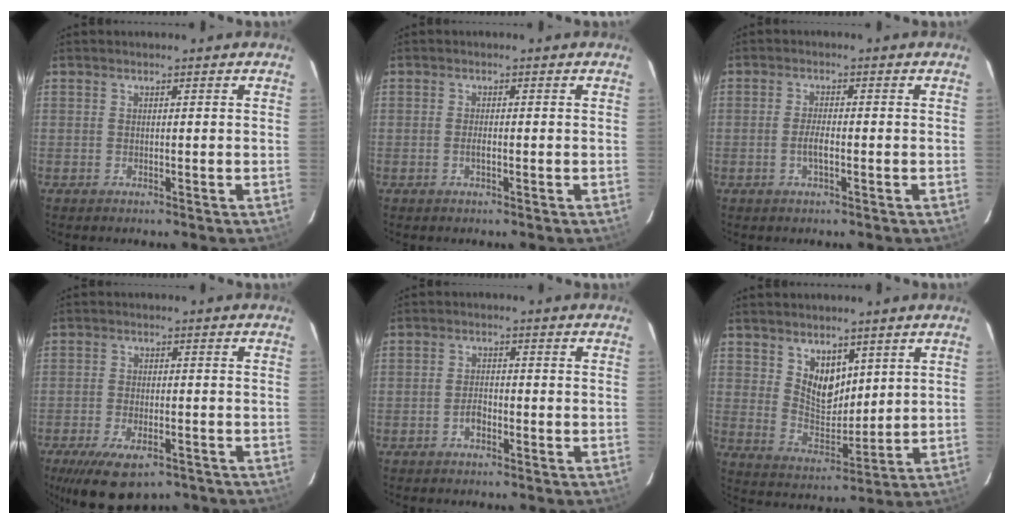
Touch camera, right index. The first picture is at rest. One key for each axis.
{"total": 1.2, "fx": -0.4, "fy": 0.4, "fz": 1.0, "tx": -0.021, "ty": 0.001, "tz": -0.007}
{"total": 2.6, "fx": -0.9, "fy": 0.7, "fz": 2.3, "tx": -0.049, "ty": 0.001, "tz": -0.017}
{"total": 11.7, "fx": -7.6, "fy": 5.1, "fz": 7.2, "tx": -0.154, "ty": -0.028, "tz": -0.119}
{"total": 2.3, "fx": -1.3, "fy": 1.4, "fz": 1.3, "tx": -0.026, "ty": 0.007, "tz": -0.022}
{"total": 7.7, "fx": 4.2, "fy": 4.8, "fz": 4.2, "tx": -0.064, "ty": -0.001, "tz": 0.087}